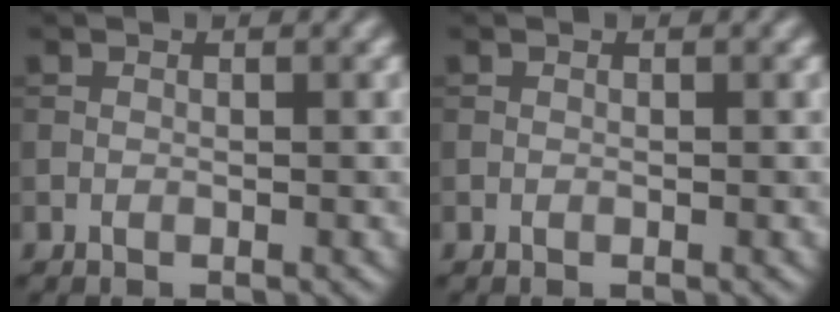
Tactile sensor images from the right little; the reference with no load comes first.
{"total": 0.0}